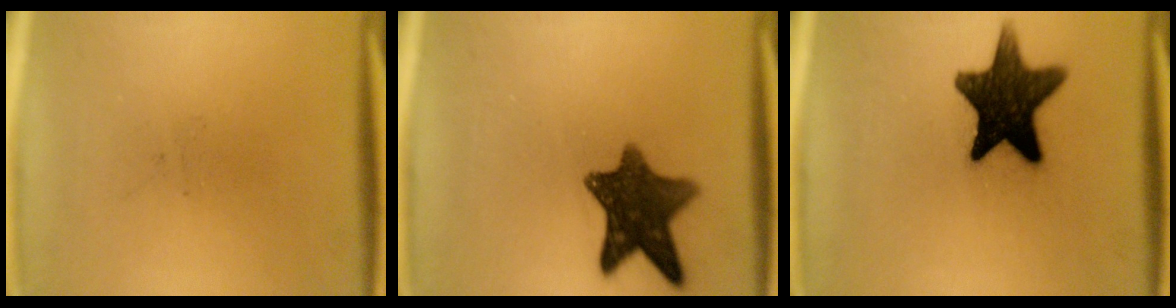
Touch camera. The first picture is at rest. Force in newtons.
{"total": 10.9}
{"total": 15.5}